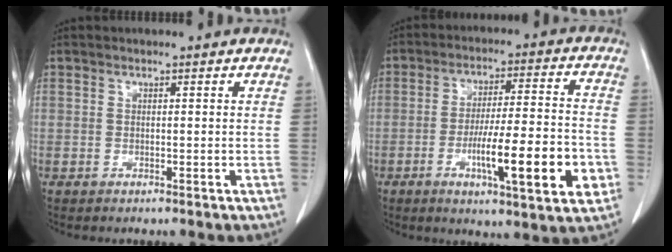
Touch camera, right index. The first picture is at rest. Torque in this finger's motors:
{"motor_torque": [1.28, -0.86, 0.88, 0.18]}